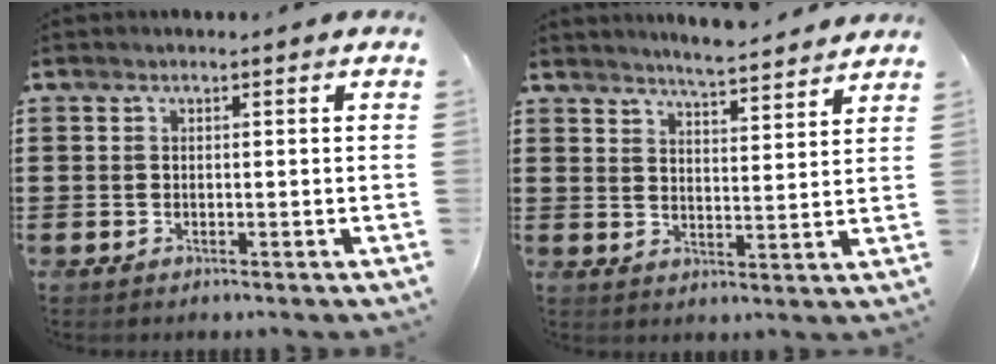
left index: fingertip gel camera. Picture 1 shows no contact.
{"total": 4.4, "force": [4.4, -0.6, 0.7], "torque": [-0.030, -0.027, 0.075]}